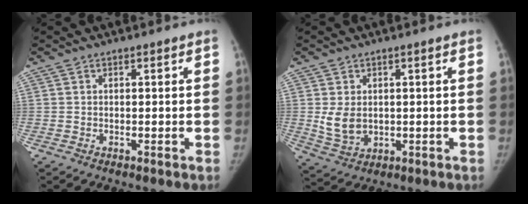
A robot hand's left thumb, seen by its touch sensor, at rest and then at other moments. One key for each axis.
{"total": 5.9, "fx": 0.3, "fy": 4.4, "fz": 3.9, "tx": -0.060, "ty": -0.010, "tz": 0.021}